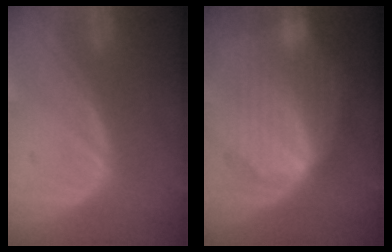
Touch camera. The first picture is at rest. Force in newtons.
{"total": 8.5, "press": 8.5, "slide": 0.3}